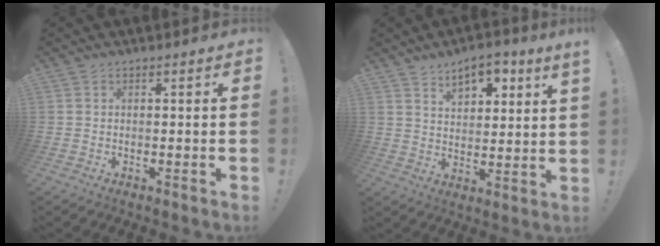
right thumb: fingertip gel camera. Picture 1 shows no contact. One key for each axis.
{"total": 8.0, "fx": 5.6, "fy": 2.9, "fz": 4.9, "tx": -0.067, "ty": -0.026, "tz": 0.097}